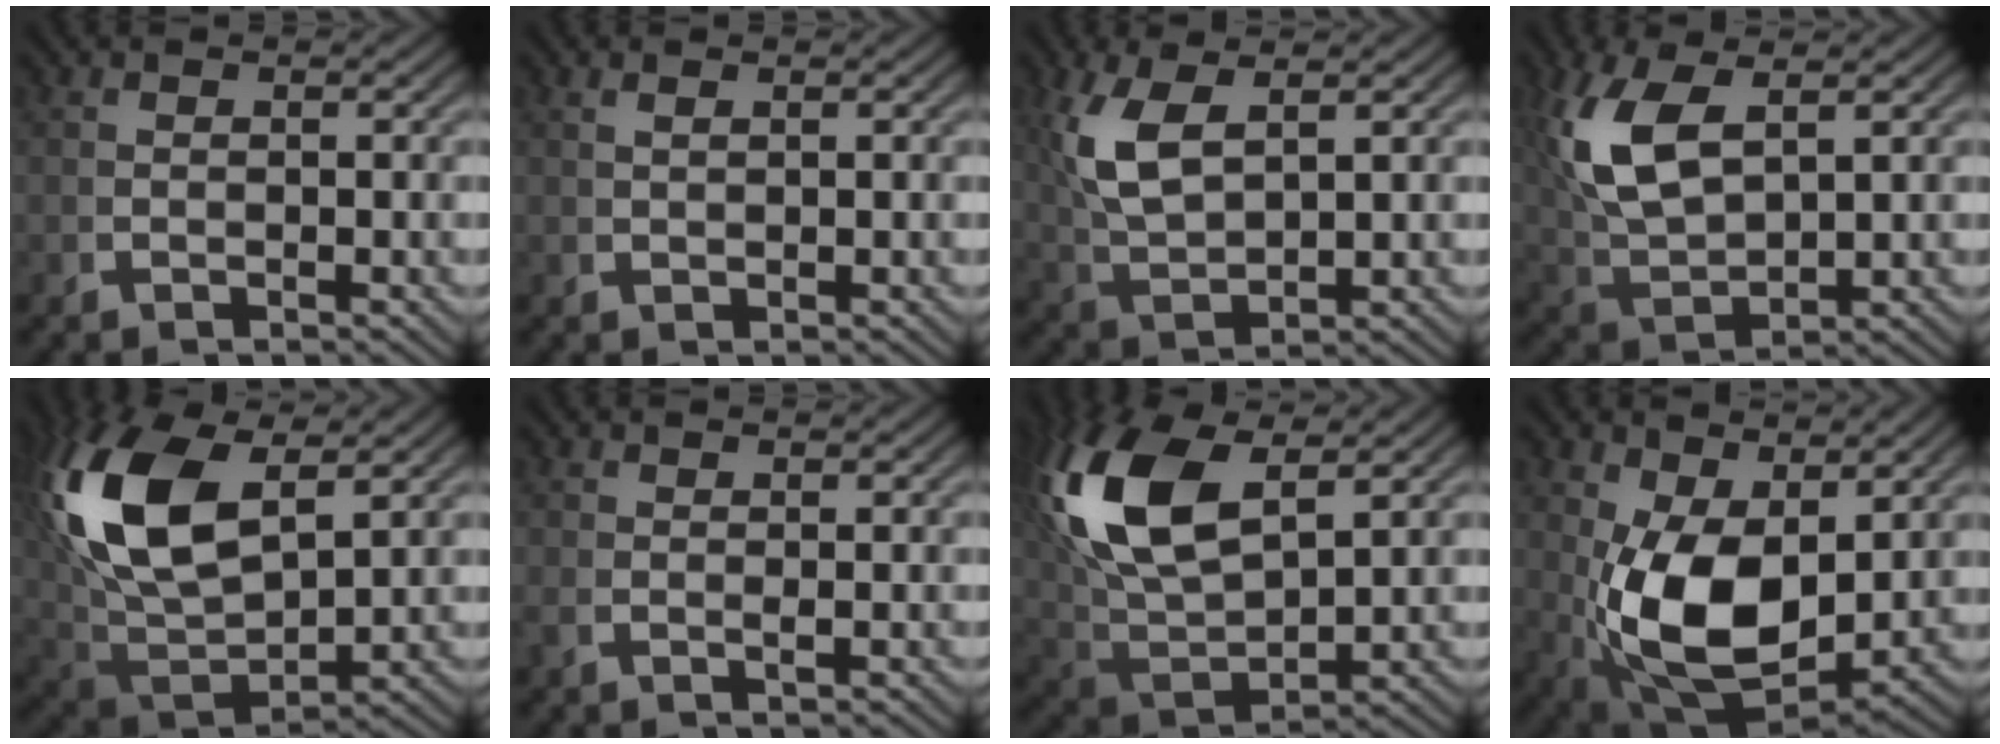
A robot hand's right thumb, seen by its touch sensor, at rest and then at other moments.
{"total": 0.9, "force": [0.8, -0.4, 0.3], "torque": [-0.005, 0.005, 0.020]}
{"total": 5.8, "force": [1.8, 3.1, 4.5], "torque": [-0.123, -0.012, 0.055]}
{"total": 7.5, "force": [1.9, 4.3, 5.8], "torque": [-0.159, -0.011, 0.053]}
{"total": 12.4, "force": [2.1, 7.3, 9.8], "torque": [-0.250, -0.032, 0.059]}
{"total": 1.0, "force": [0.3, 0.6, 0.8], "torque": [-0.024, 0.000, 0.005]}
{"total": 11.4, "force": [2.6, 6.5, 9.0], "torque": [-0.227, -0.020, 0.063]}
{"total": 11.1, "force": [0.1, 6.5, 9.0], "torque": [-0.210, -0.065, 0.041]}